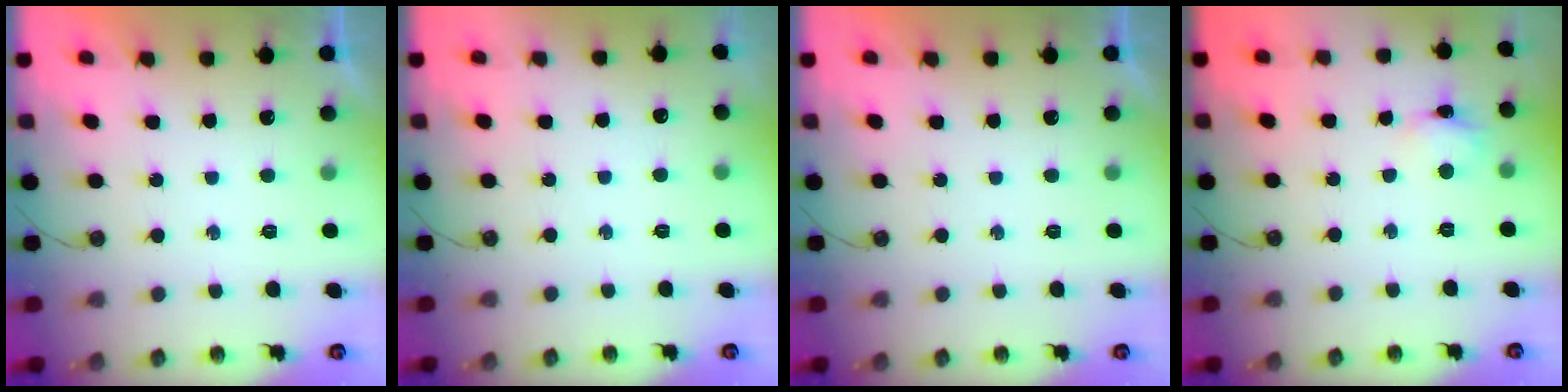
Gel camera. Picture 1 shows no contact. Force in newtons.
{"total": 12.3, "press": 2.1, "slide": 12.1}
{"total": 0.0}
{"total": 3.9, "press": 3.9, "slide": 0.3}